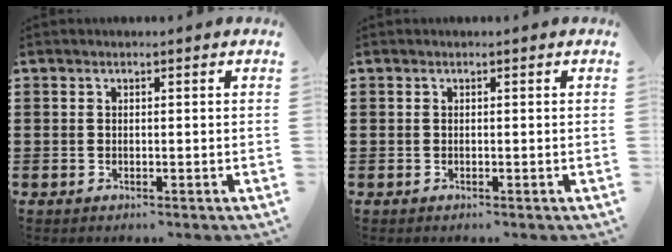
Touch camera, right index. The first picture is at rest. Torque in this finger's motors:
{"motor_torque": [0.84, 1.30, 0.00, 0.00]}